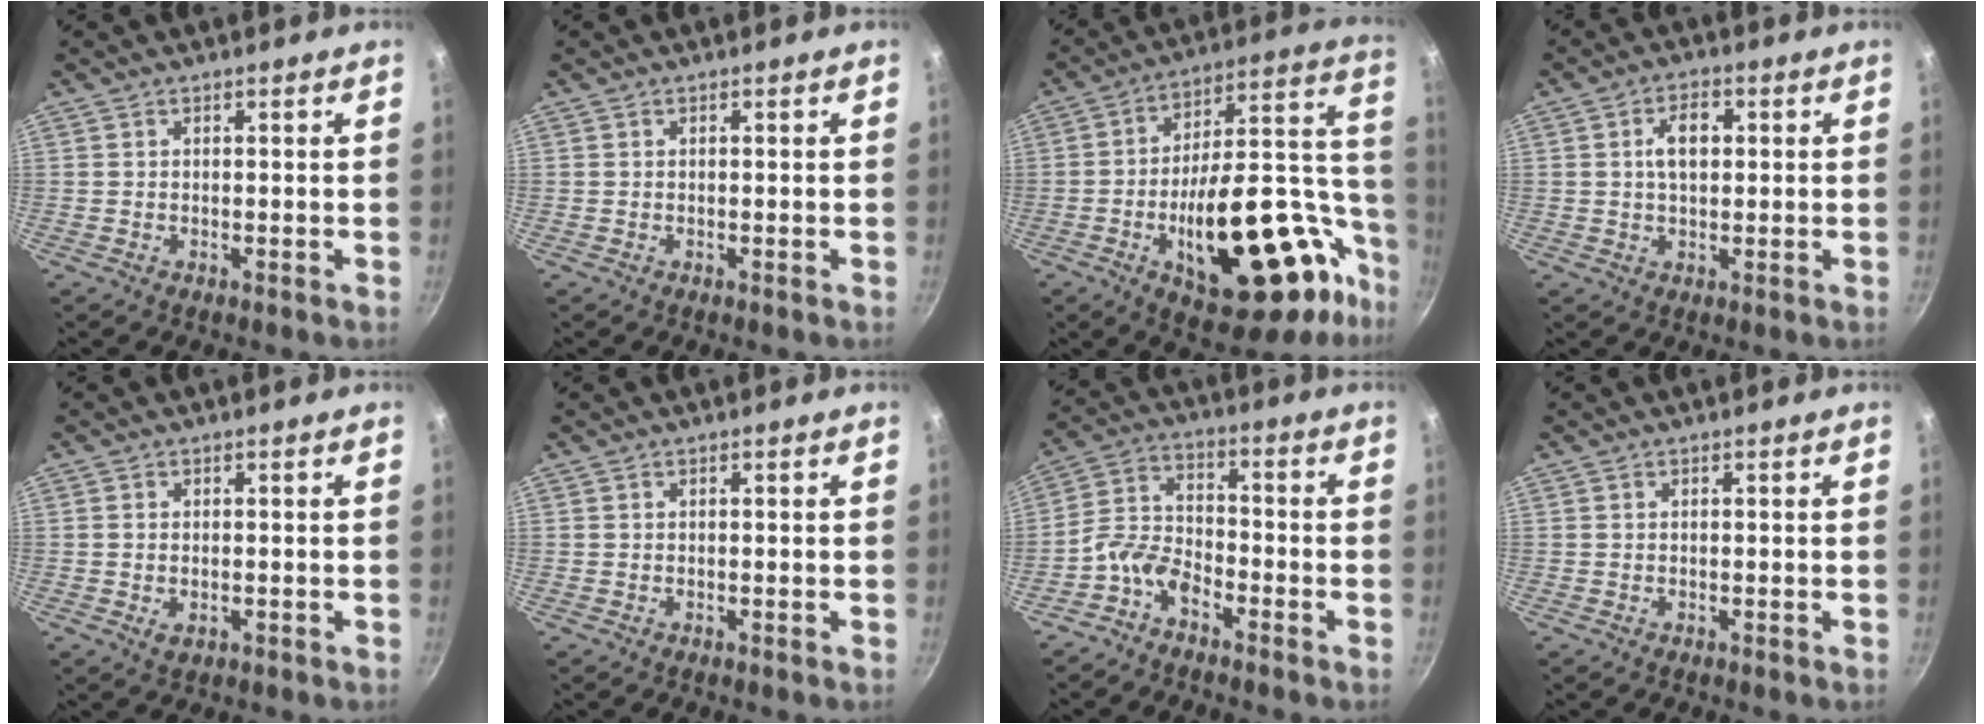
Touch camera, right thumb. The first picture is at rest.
{"total": 0.0}
{"total": 33.5, "force": [-9.9, 16.1, 27.7], "torque": [-0.353, 0.058, -0.129]}
{"total": 5.9, "force": [1.1, 3.5, 4.6], "torque": [-0.062, 0.008, 0.014]}
{"total": 2.1, "force": [-0.4, 1.4, 1.5], "torque": [-0.026, -0.005, -0.005]}
{"total": 0.0}
{"total": 7.1, "force": [-4.6, 3.8, 3.9], "torque": [-0.072, 0.054, -0.103]}
{"total": 0.0}